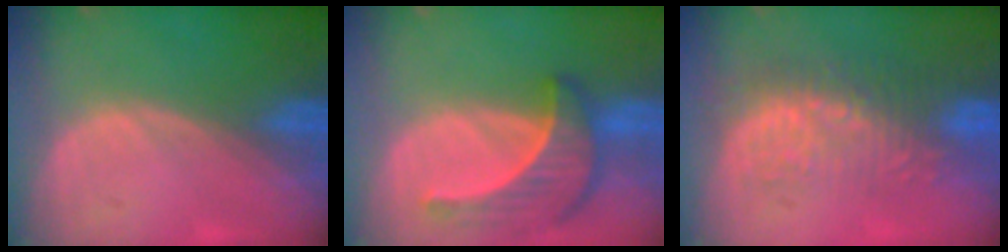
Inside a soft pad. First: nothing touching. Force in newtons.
{"total": 7.6, "press": 7.3, "slide": 1.9}
{"total": 9.1, "press": 8.7, "slide": 2.6}